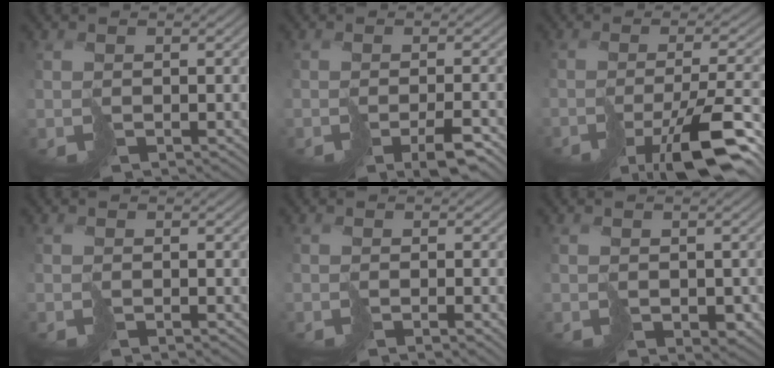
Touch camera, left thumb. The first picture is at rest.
{"total": 4.4, "force": [-2.4, 0.8, 3.6], "torque": [-0.048, 0.000, -0.040]}
{"total": 11.9, "force": [-6.8, 2.9, 9.4], "torque": [-0.150, -0.011, -0.115]}
{"total": 0.0}
{"total": 2.5, "force": [-0.7, 0.5, 2.4], "torque": [-0.036, -0.003, -0.012]}
{"total": 2.0, "force": [-0.4, 1.6, 1.2], "torque": [-0.018, -0.011, -0.002]}